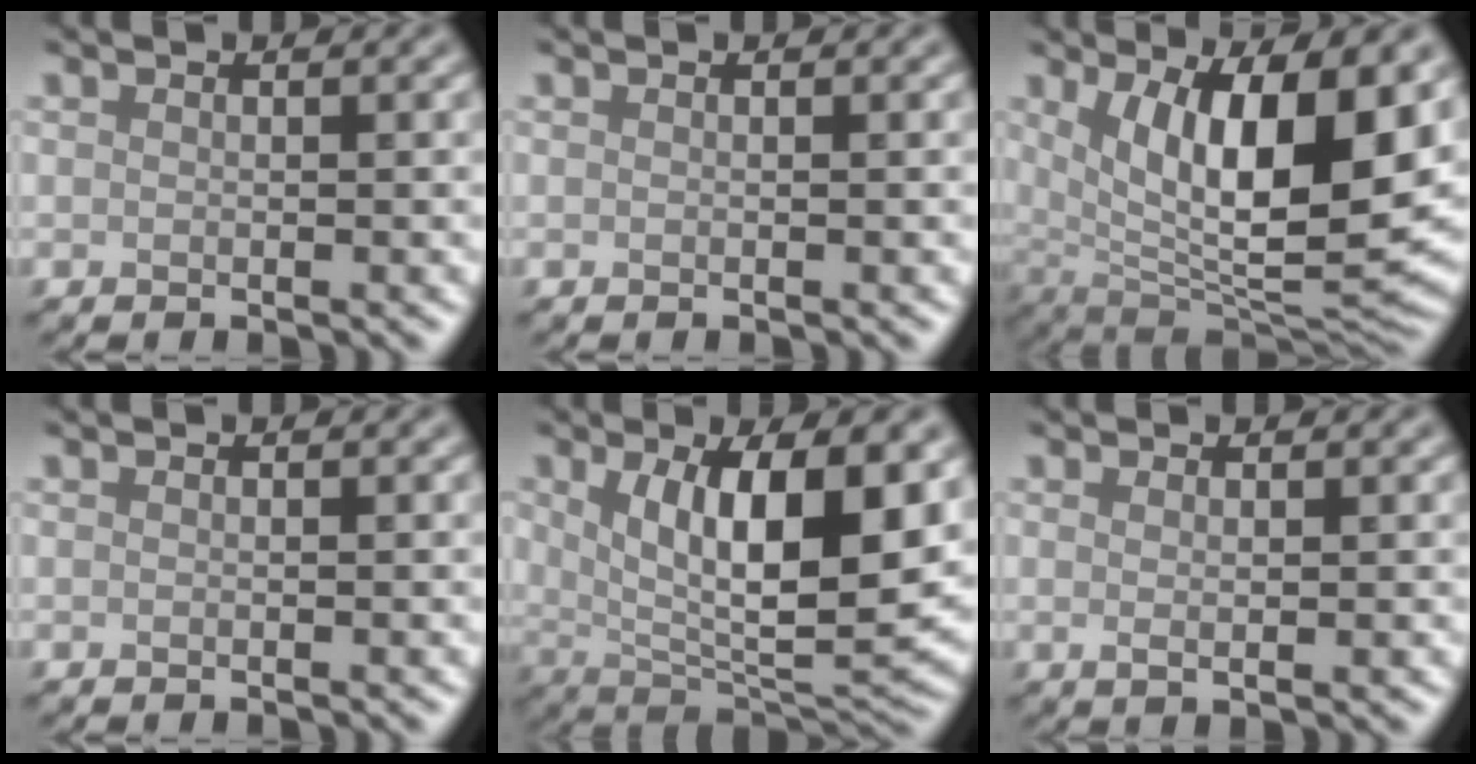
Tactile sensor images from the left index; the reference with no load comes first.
{"total": 0.0}
{"total": 12.7, "force": [3.2, 4.9, 11.3], "torque": [-0.161, -0.022, 0.058]}
{"total": 0.0}
{"total": 10.9, "force": [2.6, 4.8, 9.5], "torque": [-0.153, -0.012, 0.047]}
{"total": 1.5, "force": [0.4, 0.4, 1.4], "torque": [-0.021, 0.001, 0.005]}